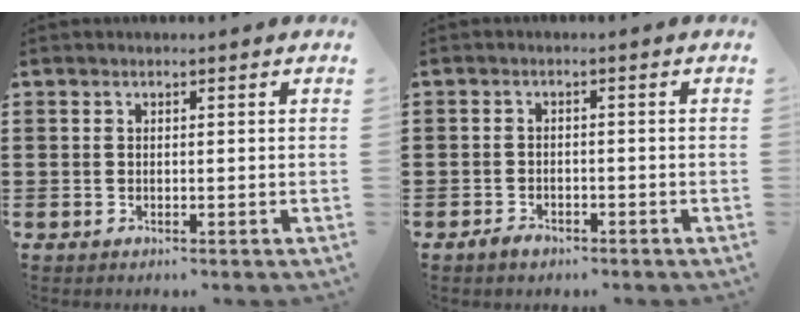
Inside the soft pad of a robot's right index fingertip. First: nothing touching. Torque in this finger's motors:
{"motor_torque": [-0.32, 1.14, -0.09, -0.08]}